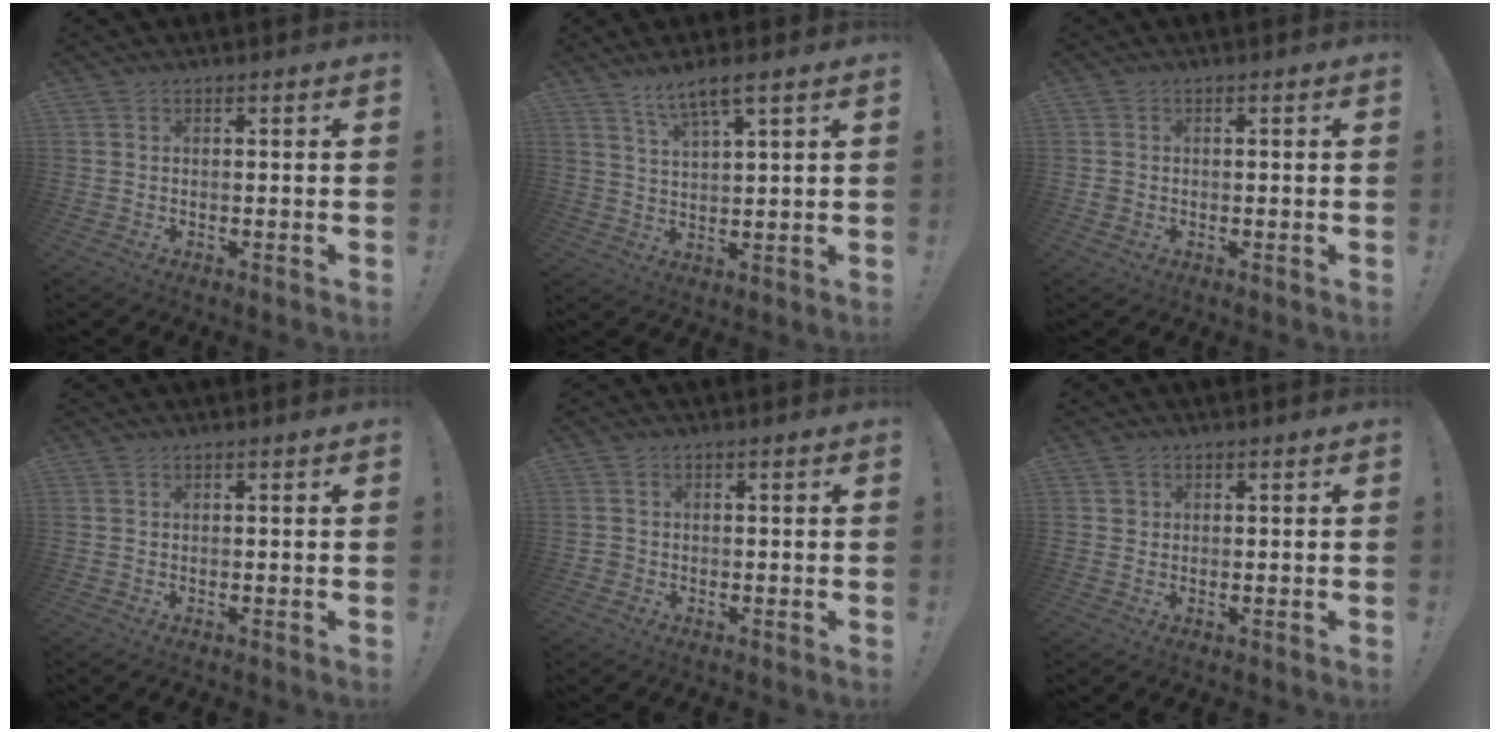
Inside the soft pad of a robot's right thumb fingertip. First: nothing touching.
{"total": 6.0, "force": [4.4, 0.5, 4.0], "torque": [-0.077, -0.020, 0.076]}
{"total": 1.6, "force": [-0.4, 1.4, 0.7], "torque": [-0.013, 0.005, -0.008]}
{"total": 0.0}
{"total": 1.6, "force": [-0.8, 1.3, 0.4], "torque": [-0.006, 0.005, -0.015]}
{"total": 1.4, "force": [0.5, 1.3, 0.2], "torque": [0.001, 0.001, 0.008]}